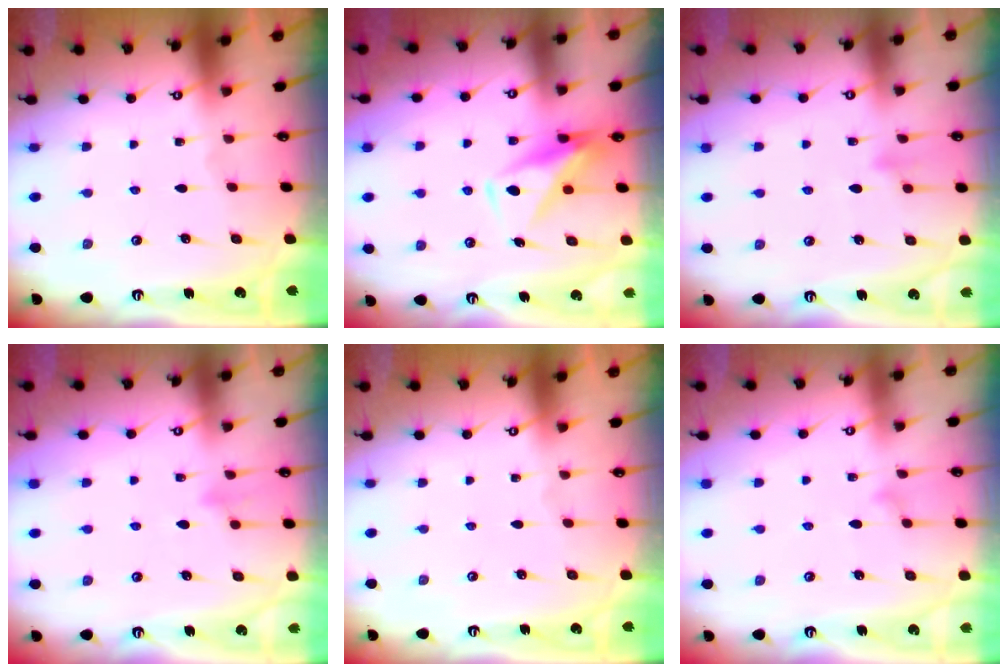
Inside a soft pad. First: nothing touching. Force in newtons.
{"total": 8.8, "press": 8.7, "slide": 0.9}
{"total": 7.7, "press": 7.4, "slide": 2.1}
{"total": 7.7, "press": 7.7, "slide": 0.8}
{"total": 0.0}
{"total": 7.6, "press": 7.6, "slide": 0.5}